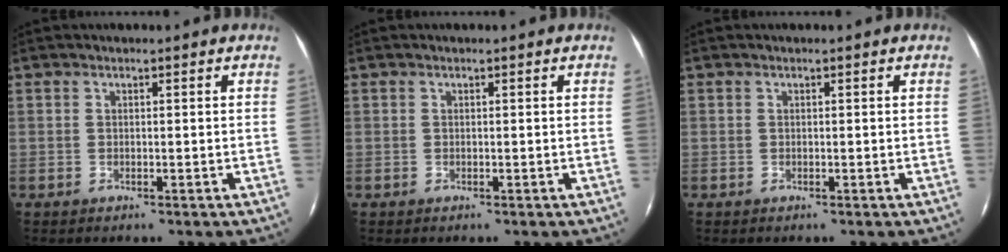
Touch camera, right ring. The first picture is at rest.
{"total": 0.0}
{"total": 0.0}